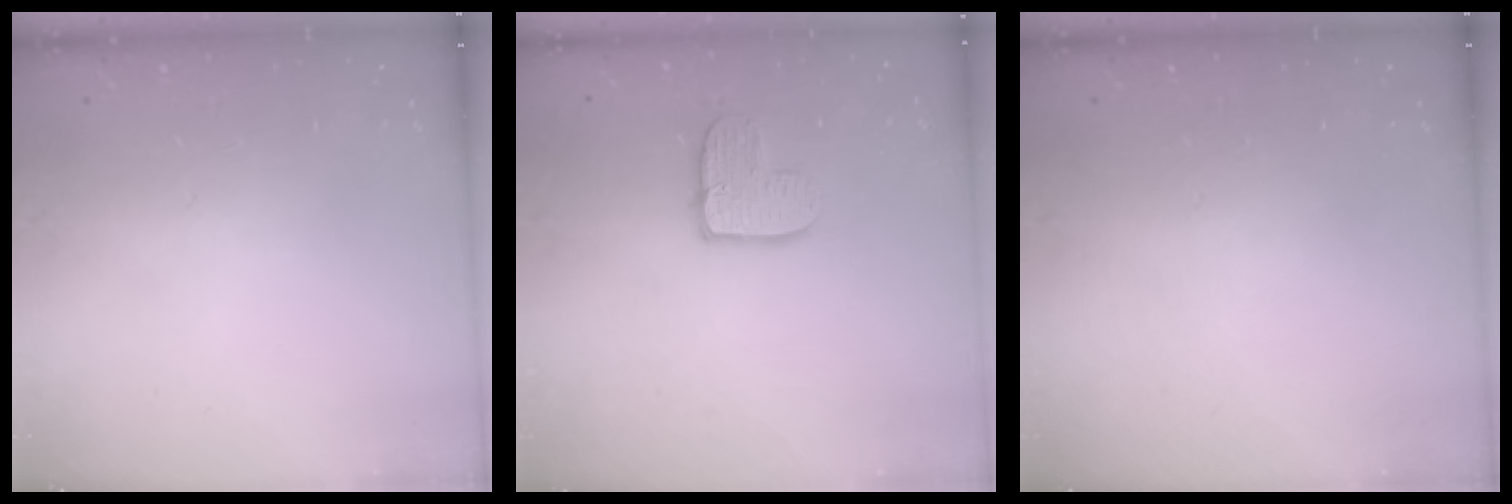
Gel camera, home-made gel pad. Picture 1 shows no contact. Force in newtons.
{"total": 9.4, "press": 9.3, "slide": 0.7}
{"total": 0.0}